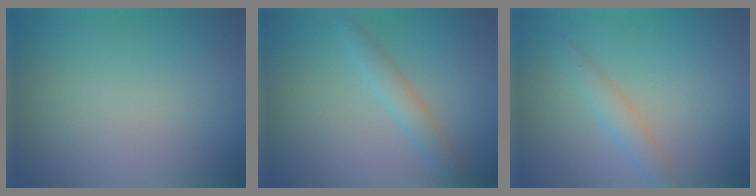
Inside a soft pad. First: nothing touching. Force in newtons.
{"total": 2.1, "press": 2.1, "slide": 0.0}
{"total": 1.9, "press": 1.9, "slide": 0.0}